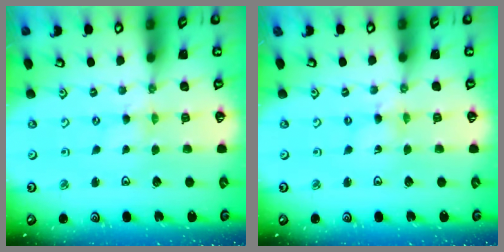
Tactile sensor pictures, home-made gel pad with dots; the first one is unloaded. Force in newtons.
{"total": 0.9, "press": 0.9, "slide": 0.2}